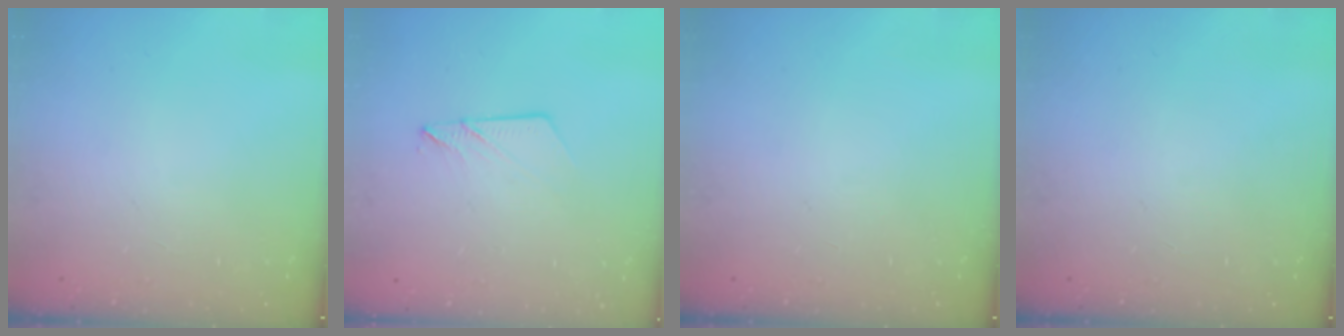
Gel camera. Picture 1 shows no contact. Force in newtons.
{"total": 5.8, "press": 5.8, "slide": 0.7}
{"total": 0.0}
{"total": 0.0}